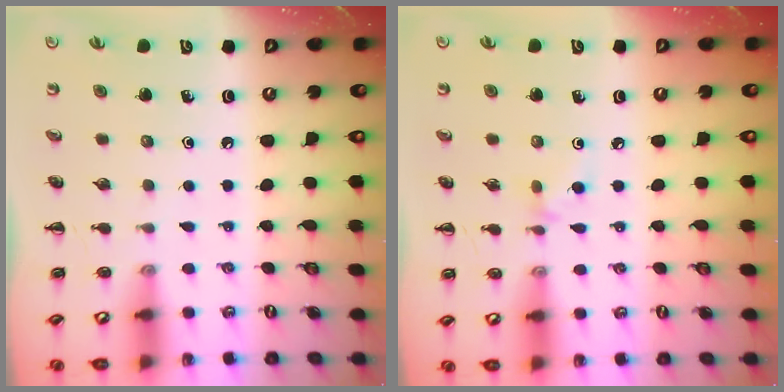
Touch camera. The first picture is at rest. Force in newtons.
{"total": 4.6, "press": 4.3, "slide": 1.8}